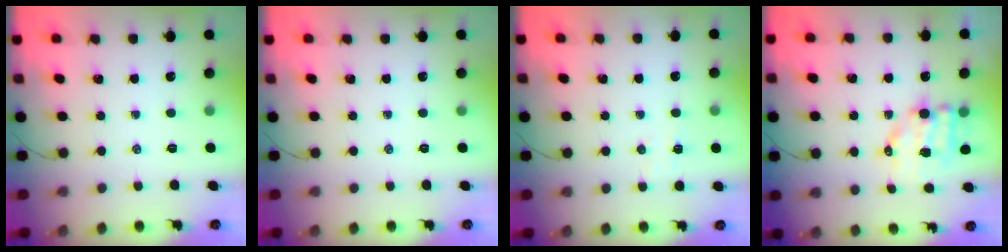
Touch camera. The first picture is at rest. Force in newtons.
{"total": 0.0}
{"total": 2.9, "press": 2.8, "slide": 0.7}
{"total": 8.5, "press": 8.4, "slide": 1.2}